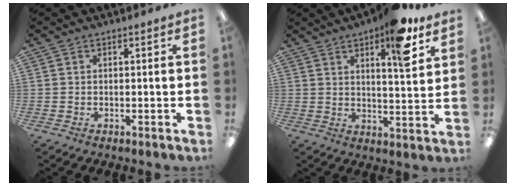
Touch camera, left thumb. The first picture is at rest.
{"total": 12.2, "force": [7.7, 3.5, 8.8], "torque": [-0.114, -0.036, 0.121]}